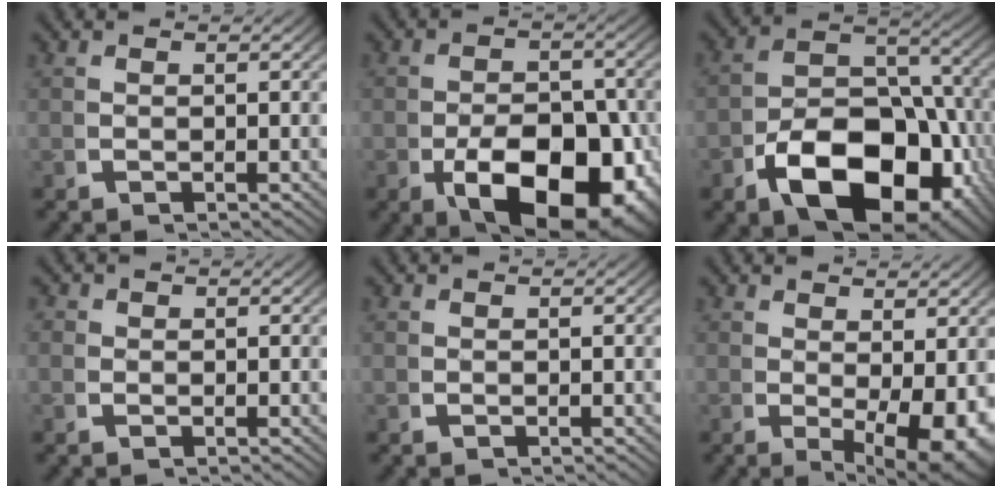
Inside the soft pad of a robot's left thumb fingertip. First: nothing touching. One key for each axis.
{"total": 13.3, "fx": -3.6, "fy": 8.0, "fz": 10.0, "tx": -0.166, "ty": -0.067, "tz": -0.025}
{"total": 14.5, "fx": -4.2, "fy": 9.2, "fz": 10.4, "tx": -0.186, "ty": -0.053, "tz": -0.044}
{"total": 1.1, "fx": 0.1, "fy": 1.1, "fz": 0.2, "tx": -0.008, "ty": -0.003, "tz": -0.003}
{"total": 0.0}
{"total": 6.0, "fx": -0.4, "fy": 3.0, "fz": 5.2, "tx": -0.081, "ty": -0.030, "tz": 0.013}